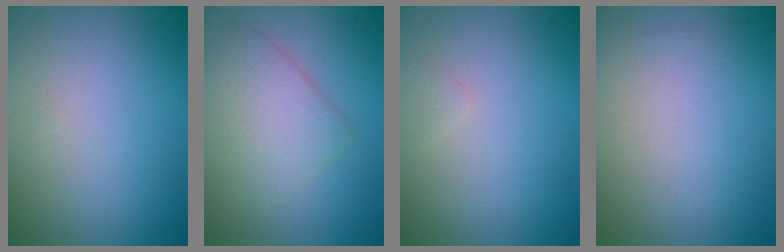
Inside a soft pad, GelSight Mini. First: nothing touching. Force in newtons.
{"total": 4.1, "press": 4.1, "slide": 0.1}
{"total": 0.6, "press": 0.6, "slide": 0.0}
{"total": 0.0}